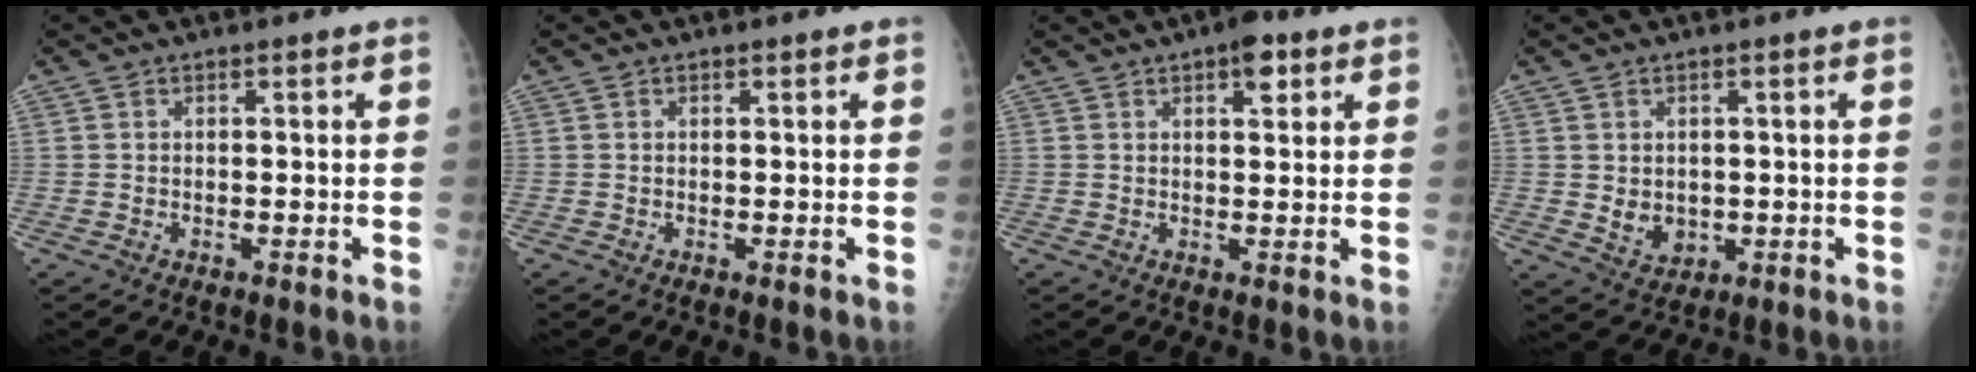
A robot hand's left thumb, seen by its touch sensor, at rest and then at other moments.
{"total": 0.6, "force": [0.3, 0.3, 0.3], "torque": [-0.004, 0.000, 0.004]}
{"total": 4.7, "force": [2.5, 2.0, 3.4], "torque": [-0.034, -0.007, 0.031]}
{"total": 4.7, "force": [0.1, 3.8, 2.8], "torque": [-0.028, -0.008, 0.016]}